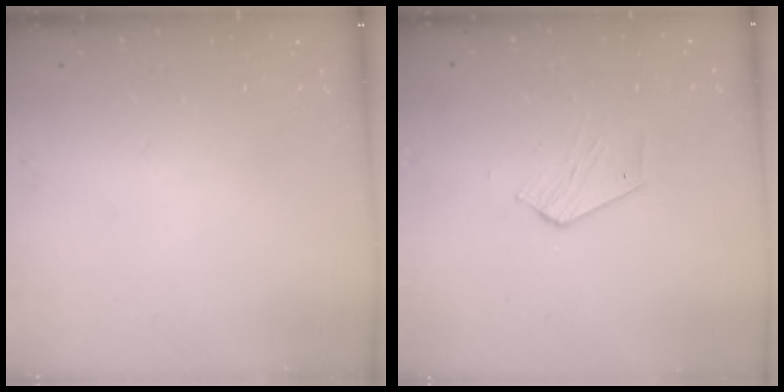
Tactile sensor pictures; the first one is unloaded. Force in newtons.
{"total": 2.8, "press": 2.8, "slide": 0.4}